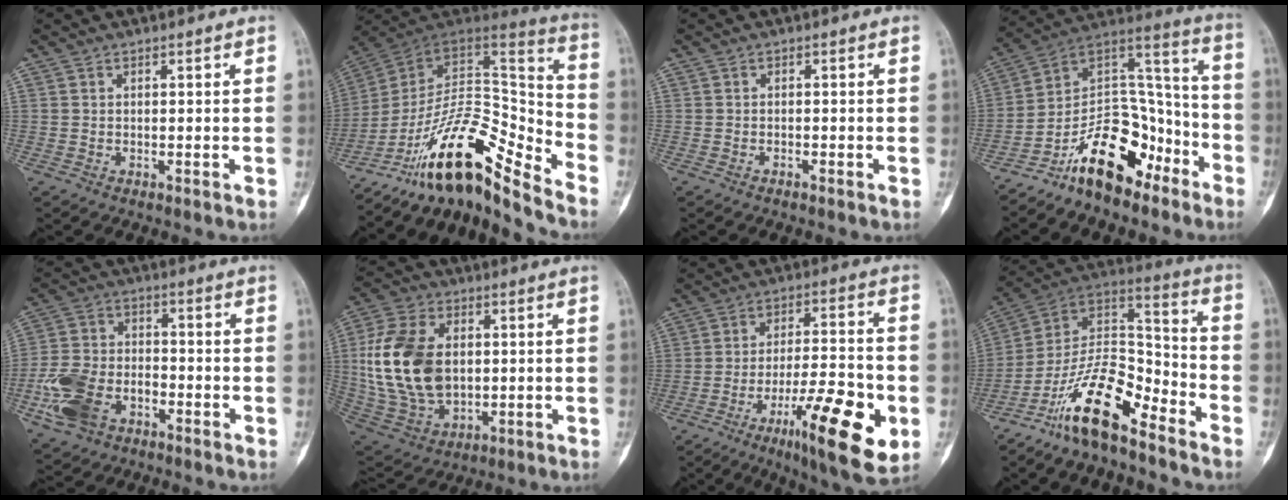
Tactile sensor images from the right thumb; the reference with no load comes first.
{"total": 21.6, "force": [-15.2, 6.5, 13.9], "torque": [-0.210, 0.119, -0.259]}
{"total": 0.7, "force": [-0.6, 0.2, 0.4], "torque": [-0.014, 0.004, -0.008]}
{"total": 18.0, "force": [-11.1, 9.4, 10.5], "torque": [-0.133, 0.119, -0.195]}
{"total": 11.9, "force": [-5.1, 7.8, 7.3], "torque": [-0.154, 0.024, -0.098]}
{"total": 19.3, "force": [1.7, 12.9, 14.2], "torque": [-0.273, -0.006, 0.044]}
{"total": 19.1, "force": [-7.3, 4.8, 17.0], "torque": [-0.255, 0.022, -0.107]}
{"total": 17.0, "force": [-11.5, 6.1, 10.9], "torque": [-0.181, 0.099, -0.212]}